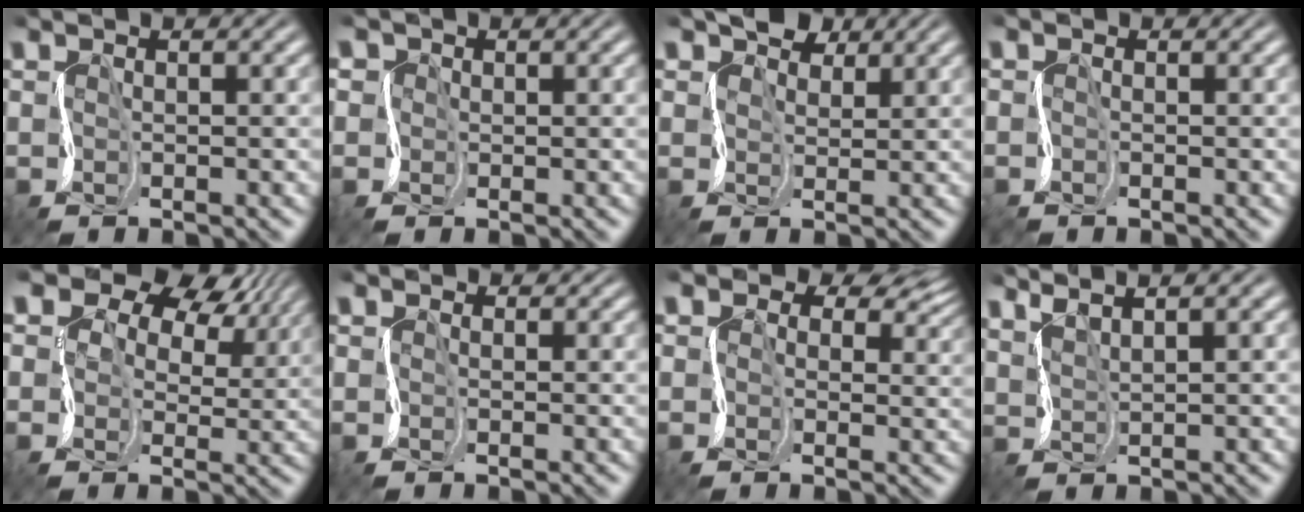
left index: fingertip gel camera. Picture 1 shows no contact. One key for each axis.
{"total": 1.8, "fx": 0.0, "fy": 1.7, "fz": 0.5, "tx": -0.006, "ty": 0.010, "tz": -0.012}
{"total": 3.4, "fx": 3.0, "fy": 1.6, "fz": 0.5, "tx": -0.025, "ty": 0.011, "tz": 0.043}
{"total": 0.6, "fx": -0.5, "fy": -0.1, "fz": -0.4, "tx": -0.005, "ty": -0.001, "tz": -0.008}
{"total": 14.5, "fx": 7.4, "fy": 9.9, "fz": 7.6, "tx": -0.161, "ty": 0.036, "tz": 0.107}
{"total": 1.2, "fx": 0.4, "fy": 1.1, "fz": 0.4, "tx": -0.010, "ty": 0.009, "tz": -0.010}
{"total": 10.2, "fx": 4.9, "fy": 6.8, "fz": 5.8, "tx": -0.105, "ty": 0.022, "tz": 0.050}
{"total": 3.6, "fx": 3.5, "fy": 0.3, "fz": 0.5, "tx": -0.019, "ty": 0.017, "tz": 0.043}